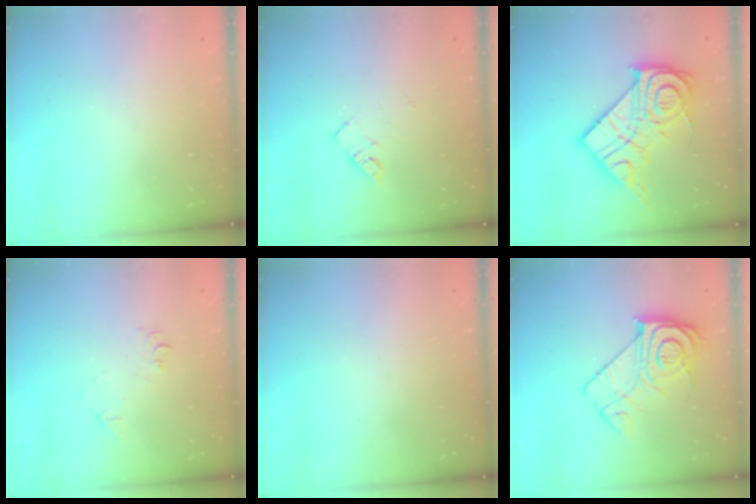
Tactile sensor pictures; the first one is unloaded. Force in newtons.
{"total": 5.6, "press": 5.6, "slide": 0.8}
{"total": 23.3, "press": 23.3, "slide": 1.7}
{"total": 6.4, "press": 6.4, "slide": 0.7}
{"total": 1.6, "press": 1.6, "slide": 0.1}
{"total": 13.5, "press": 13.5, "slide": 1.0}